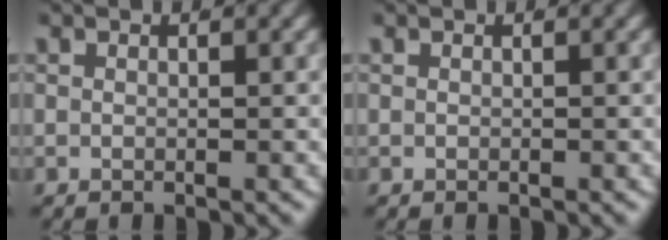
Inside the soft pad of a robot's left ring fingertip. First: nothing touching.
{"total": 0.0}